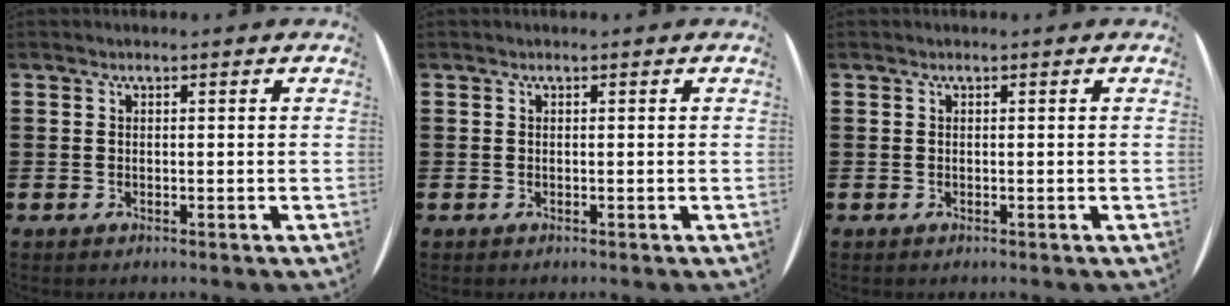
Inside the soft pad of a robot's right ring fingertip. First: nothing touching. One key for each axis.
{"total": 0.0}
{"total": 0.0}